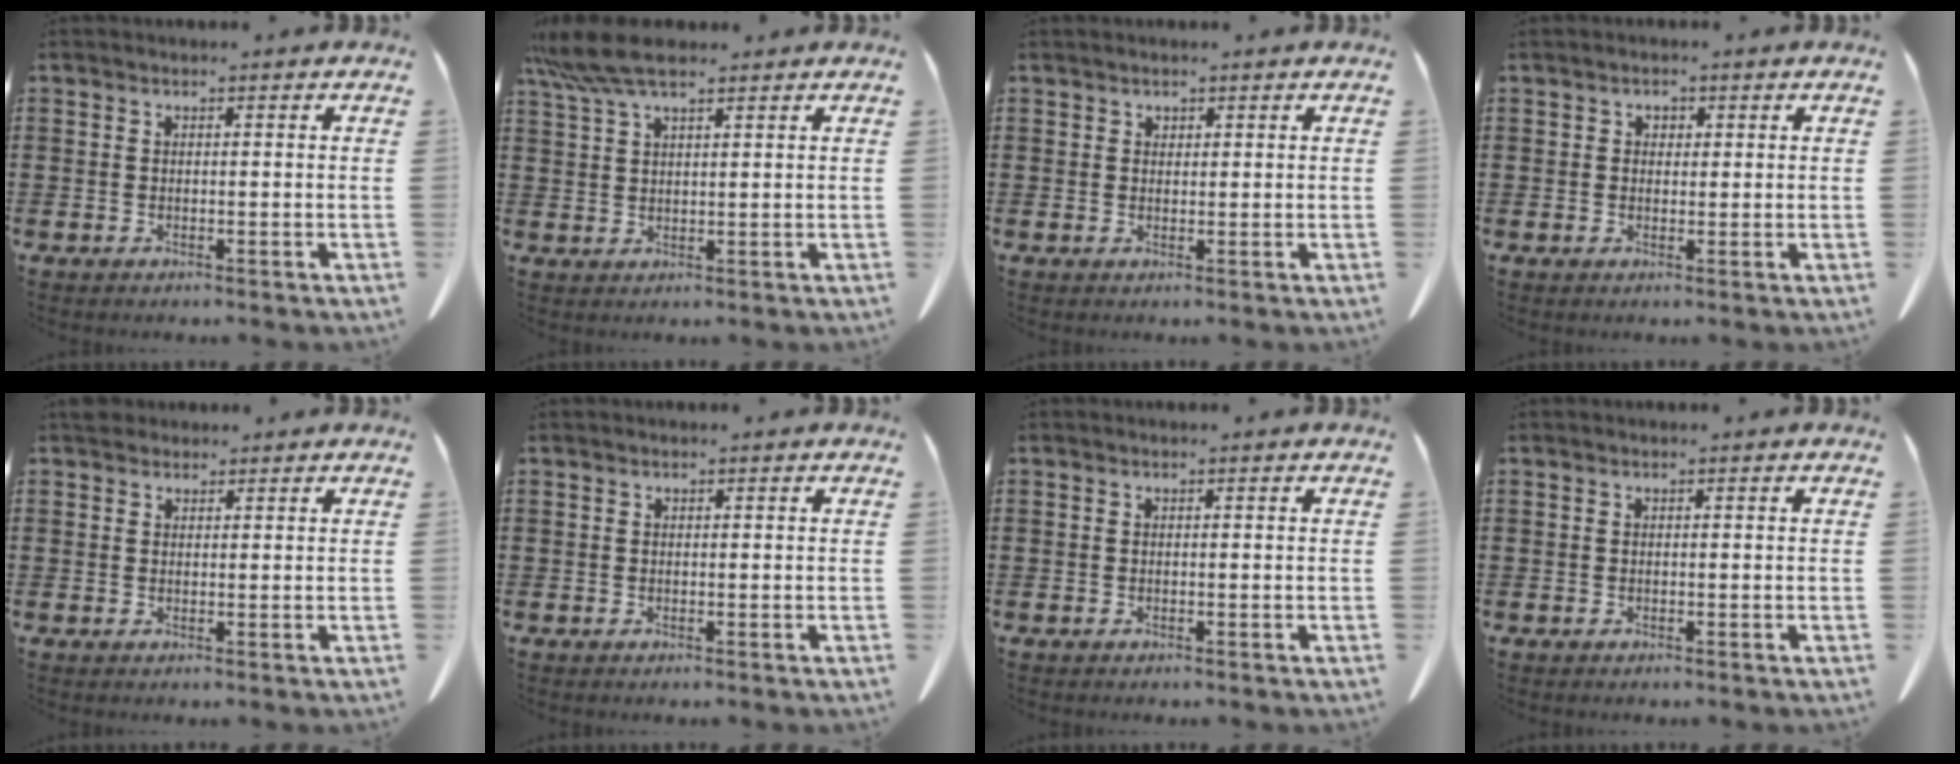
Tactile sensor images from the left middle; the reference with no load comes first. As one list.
[{"total": 6.8, "force": [5.1, 1.4, 4.2], "torque": [-0.102, -0.007, 0.093]}, {"total": 1.0, "force": [0.9, 0.4, 0.1], "torque": [0.003, -0.004, 0.016]}, {"total": 1.2, "force": [0.4, 1.0, 0.4], "torque": [-0.003, 0.001, 0.006]}, {"total": 2.1, "force": [1.8, 1.0, 0.5], "torque": [-0.007, 0.002, 0.034]}, {"total": 0.0}, {"total": 0.0}, {"total": 0.0}]